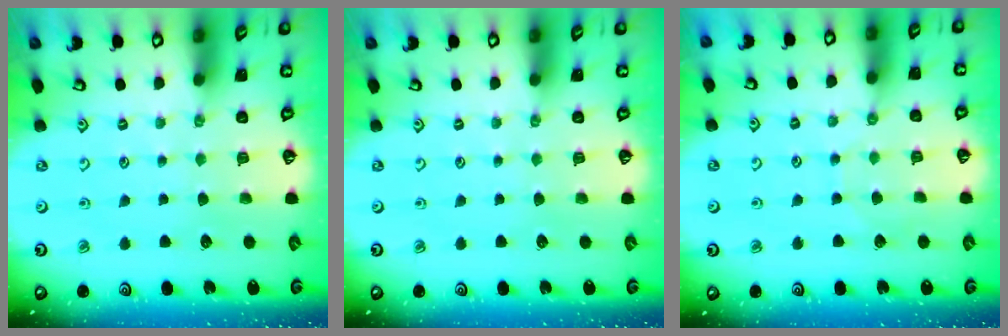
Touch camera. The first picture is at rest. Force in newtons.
{"total": 0.0}
{"total": 2.6, "press": 2.6, "slide": 0.3}